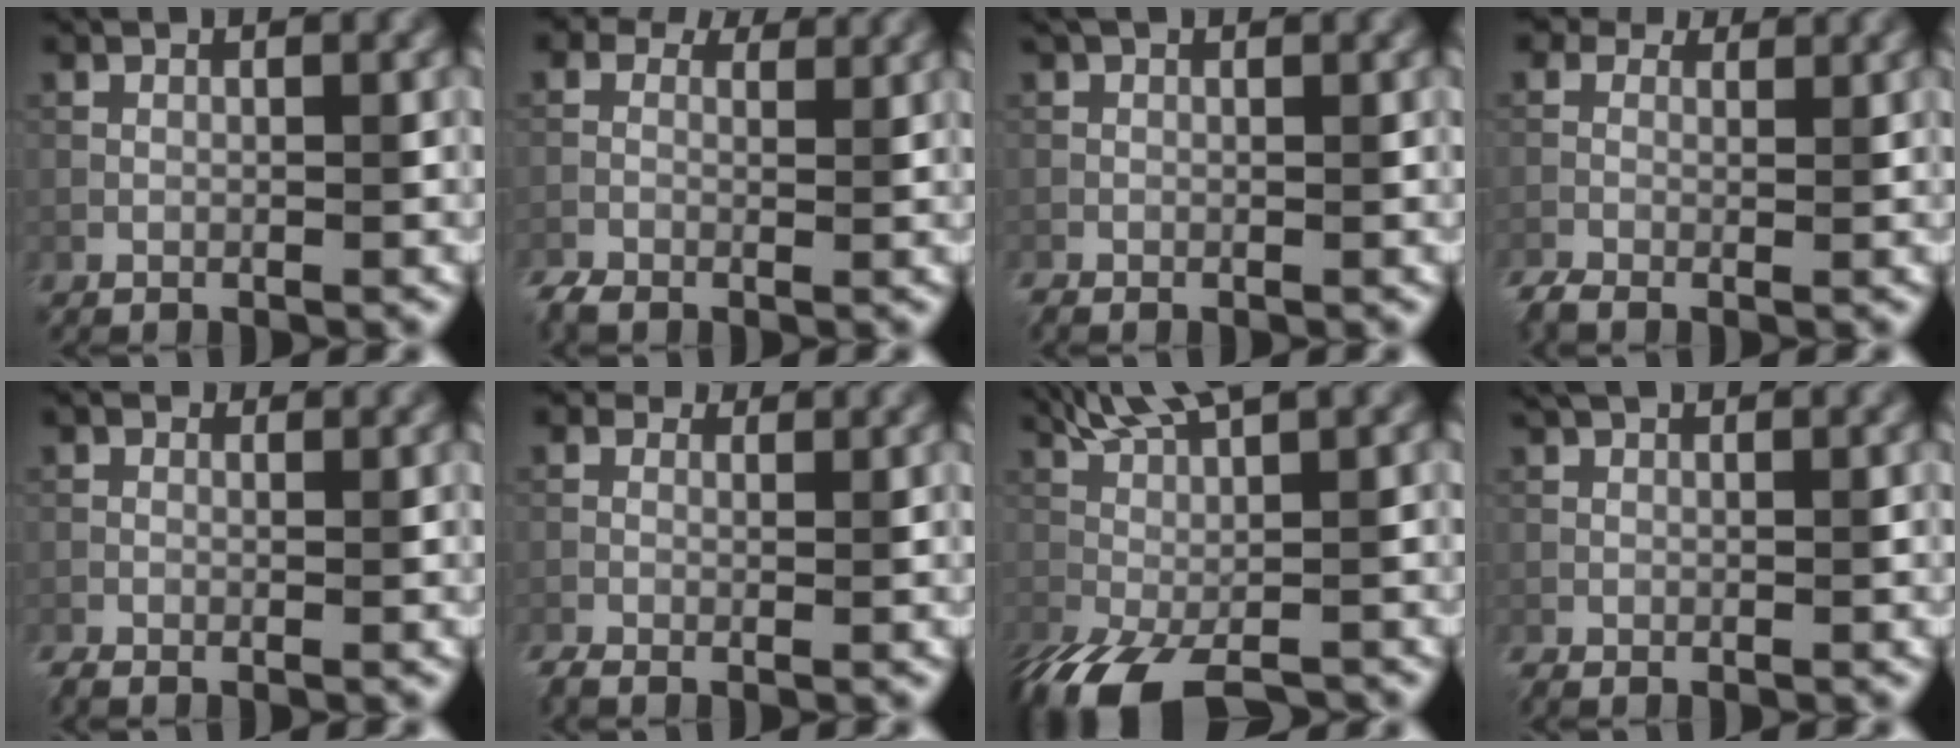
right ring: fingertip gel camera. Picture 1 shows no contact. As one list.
[{"total": 4.1, "force": [0.6, 3.2, 2.6], "torque": [-0.052, -0.003, 0.003]}, {"total": 1.7, "force": [0.1, 0.5, 1.6], "torque": [-0.033, 0.004, -0.001]}, {"total": 3.8, "force": [0.4, 2.8, 2.6], "torque": [-0.056, -0.001, 0.002]}, {"total": 1.7, "force": [-0.6, 1.1, 1.2], "torque": [-0.027, -0.003, -0.011]}, {"total": 2.5, "force": [-0.3, 1.8, 1.7], "torque": [-0.036, -0.001, -0.008]}, {"total": 9.6, "force": [-1.3, 3.5, 8.8], "torque": [-0.149, -0.013, -0.007]}, {"total": 1.9, "force": [0.5, 0.6, 1.7], "torque": [-0.027, 0.005, 0.006]}]